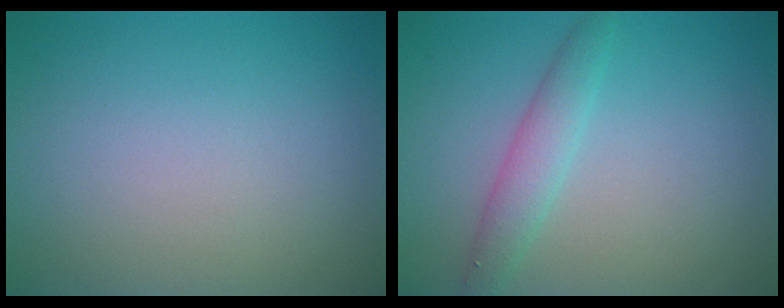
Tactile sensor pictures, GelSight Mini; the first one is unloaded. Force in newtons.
{"total": 2.4, "press": 2.4, "slide": 0.1}